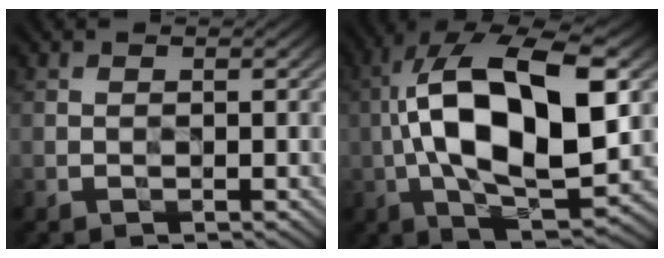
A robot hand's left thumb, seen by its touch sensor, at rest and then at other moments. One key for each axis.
{"total": 18.1, "fx": 1.0, "fy": 7.8, "fz": 16.3, "tx": -0.295, "ty": 0.022, "tz": 0.011}